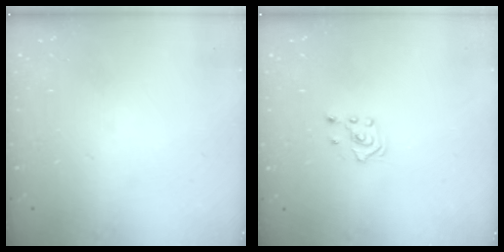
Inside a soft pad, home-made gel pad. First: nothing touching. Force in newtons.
{"total": 2.1, "press": 1.8, "slide": 0.9}